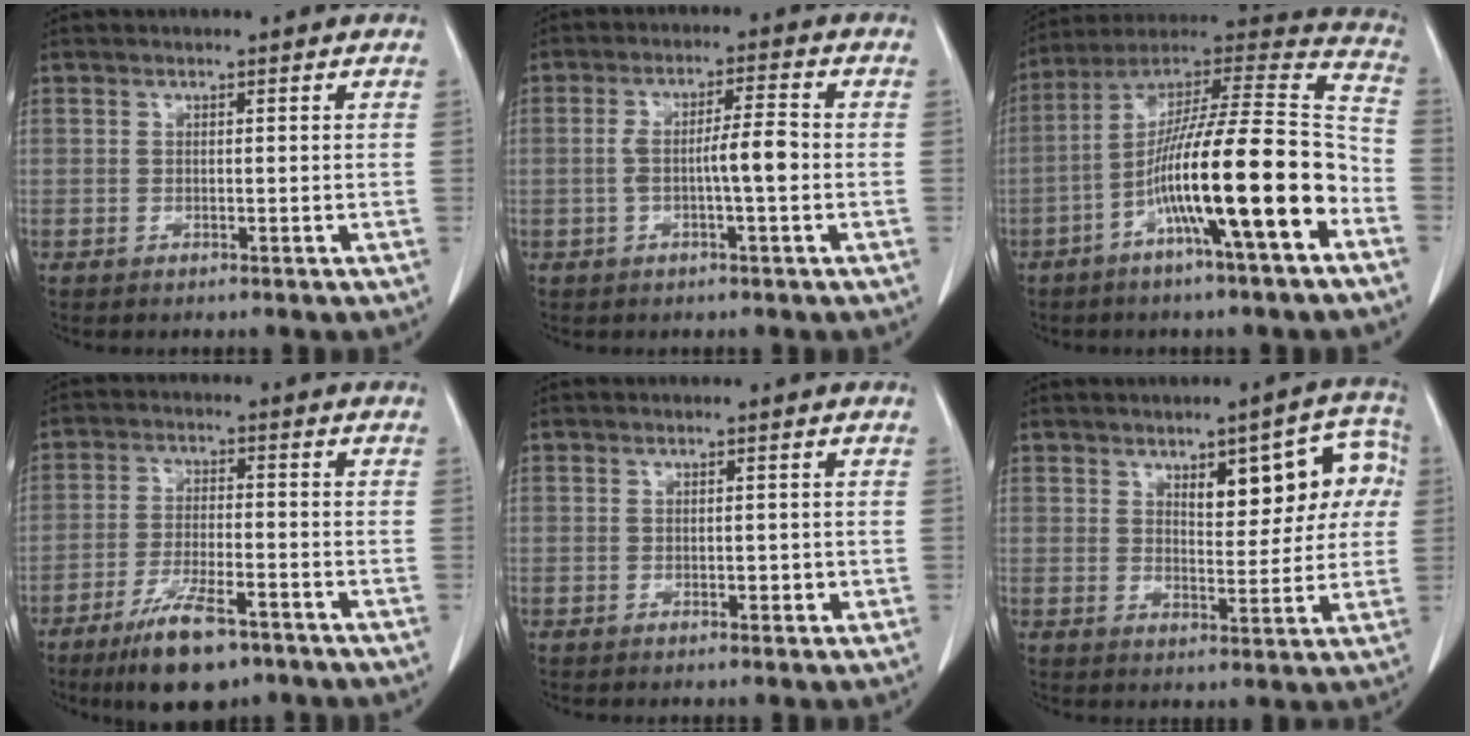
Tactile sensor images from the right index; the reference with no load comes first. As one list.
[{"total": 5.5, "force": [-0.9, 0.5, 5.4], "torque": [-0.100, 0.015, -0.012]}, {"total": 20.6, "force": [-7.4, 1.1, 19.2], "torque": [-0.310, 0.008, -0.129]}, {"total": 10.1, "force": [-6.8, 2.5, 7.0], "torque": [-0.130, -0.016, -0.113]}, {"total": 1.3, "force": [-0.2, 0.9, 1.0], "torque": [-0.012, 0.001, 0.001]}, {"total": 10.6, "force": [3.3, 4.0, 9.2], "torque": [-0.107, 0.029, 0.045]}]